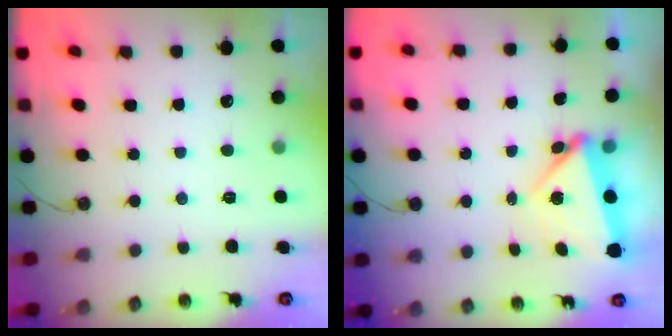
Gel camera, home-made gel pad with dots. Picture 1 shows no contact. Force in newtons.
{"total": 6.5, "press": 6.5, "slide": 0.6}